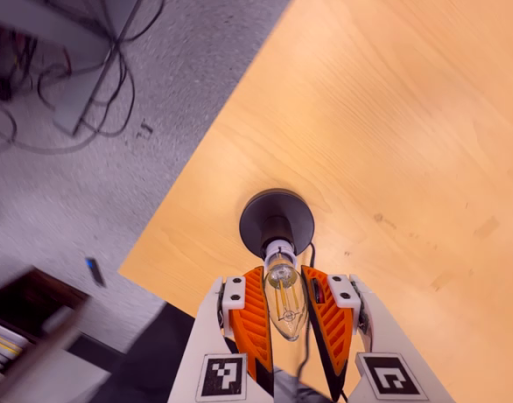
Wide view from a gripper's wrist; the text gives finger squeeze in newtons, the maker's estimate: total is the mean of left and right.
{"total": 11.3, "left": 10.2, "right": 12.4}